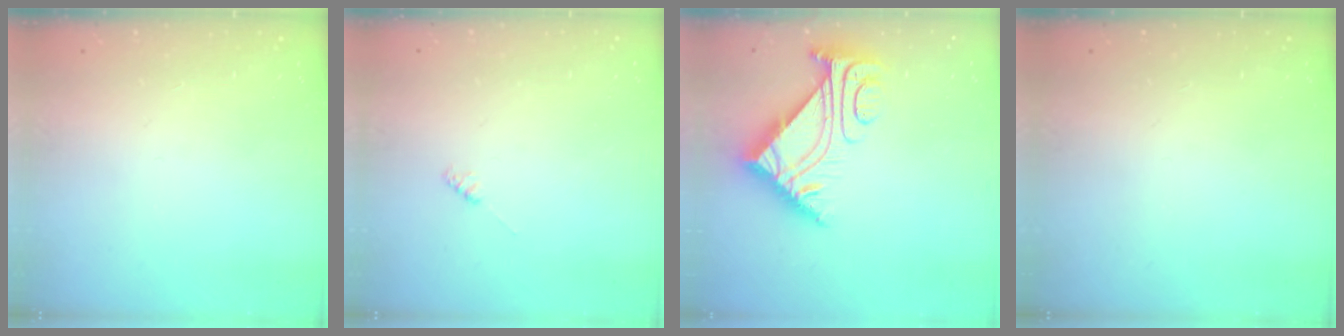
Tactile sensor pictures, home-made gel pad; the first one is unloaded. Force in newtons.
{"total": 2.3, "press": 2.3, "slide": 0.3}
{"total": 8.0, "press": 8.0, "slide": 0.6}
{"total": 0.0}